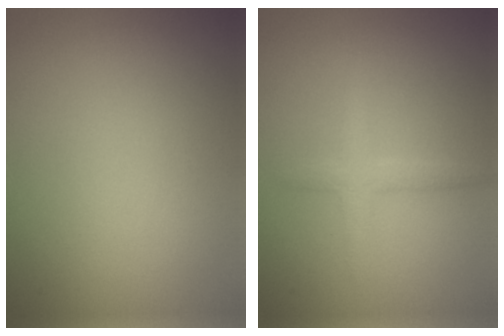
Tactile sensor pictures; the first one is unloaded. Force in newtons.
{"total": 1.9, "press": 1.9, "slide": 0.1}